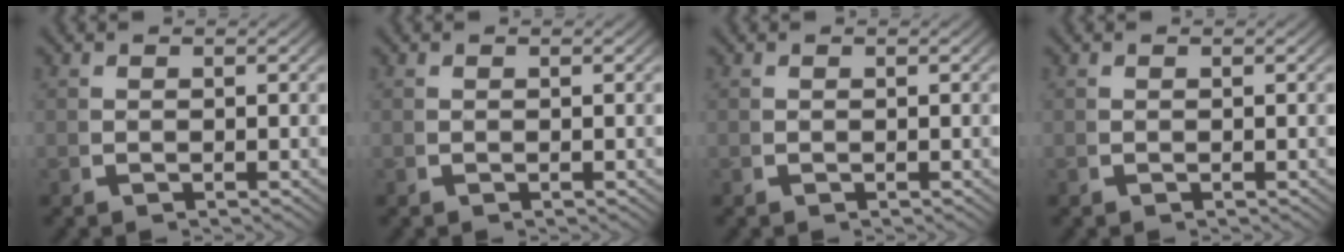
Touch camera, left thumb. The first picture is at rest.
{"total": 0.0}
{"total": 0.0}
{"total": 0.0}